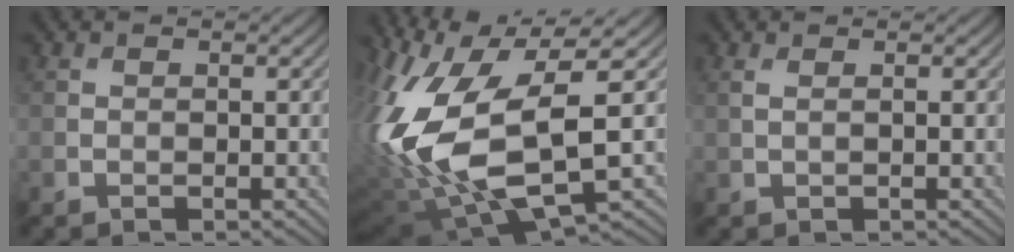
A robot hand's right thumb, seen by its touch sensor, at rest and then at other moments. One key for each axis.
{"total": 17.8, "fx": -1.9, "fy": 7.7, "fz": 16.0, "tx": -0.377, "ty": -0.021, "tz": -0.024}
{"total": 0.8, "fx": 0.3, "fy": 0.0, "fz": 0.7, "tx": -0.020, "ty": 0.004, "tz": 0.007}